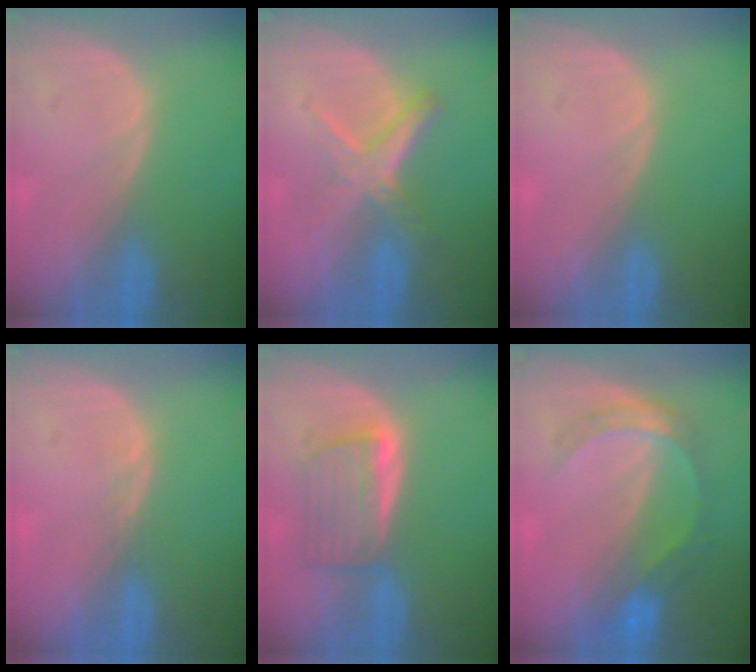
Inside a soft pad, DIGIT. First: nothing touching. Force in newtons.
{"total": 5.9, "press": 5.4, "slide": 2.2}
{"total": 0.0}
{"total": 1.0, "press": 0.8, "slide": 0.7}
{"total": 5.6, "press": 5.5, "slide": 1.4}
{"total": 5.8, "press": 5.1, "slide": 2.7}